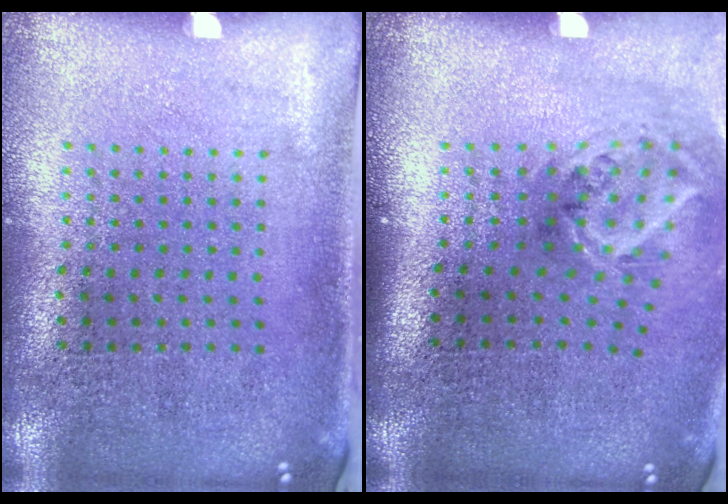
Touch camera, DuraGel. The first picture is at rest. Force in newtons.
{"total": 1.9, "press": 1.2, "slide": 1.5}